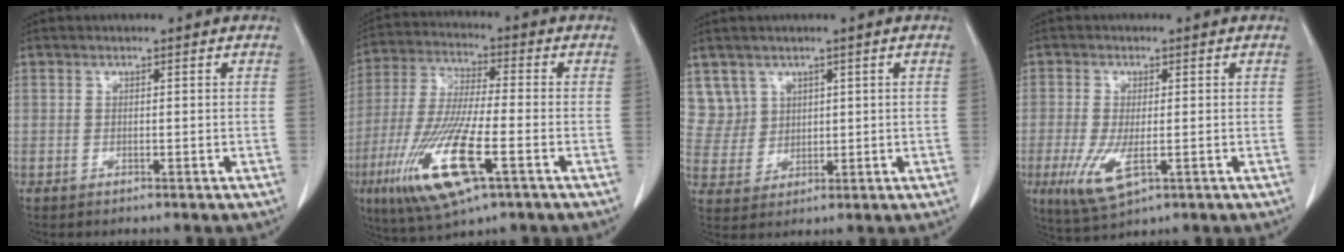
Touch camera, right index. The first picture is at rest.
{"total": 15.7, "force": [-6.3, 2.6, 14.2], "torque": [-0.298, -0.031, -0.112]}
{"total": 6.0, "force": [3.4, 4.9, -0.4], "torque": [0.013, 0.009, 0.079]}
{"total": 6.6, "force": [-1.9, 2.6, 5.7], "torque": [-0.119, -0.016, -0.024]}